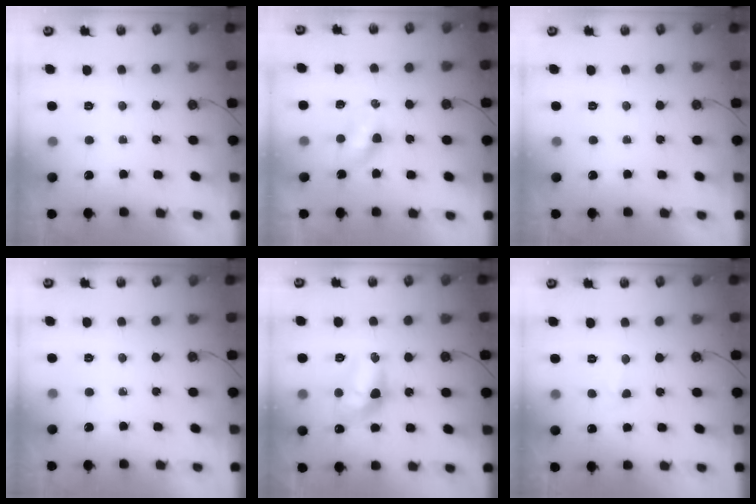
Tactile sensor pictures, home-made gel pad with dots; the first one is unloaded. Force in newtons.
{"total": 6.1, "press": 4.8, "slide": 3.7}
{"total": 0.0}
{"total": 0.0}
{"total": 15.0, "press": 14.9, "slide": 0.9}
{"total": 4.5, "press": 3.0, "slide": 3.4}